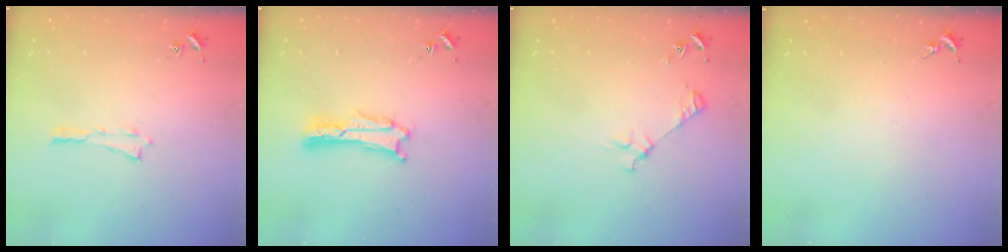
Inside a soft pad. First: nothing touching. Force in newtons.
{"total": 1.7, "press": 1.7, "slide": 0.3}
{"total": 3.3, "press": 3.3, "slide": 0.3}
{"total": 0.0}